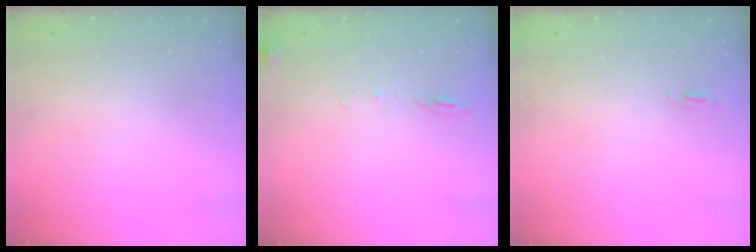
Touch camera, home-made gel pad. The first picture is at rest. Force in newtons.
{"total": 6.4, "press": 6.2, "slide": 1.6}
{"total": 5.0, "press": 4.7, "slide": 1.7}